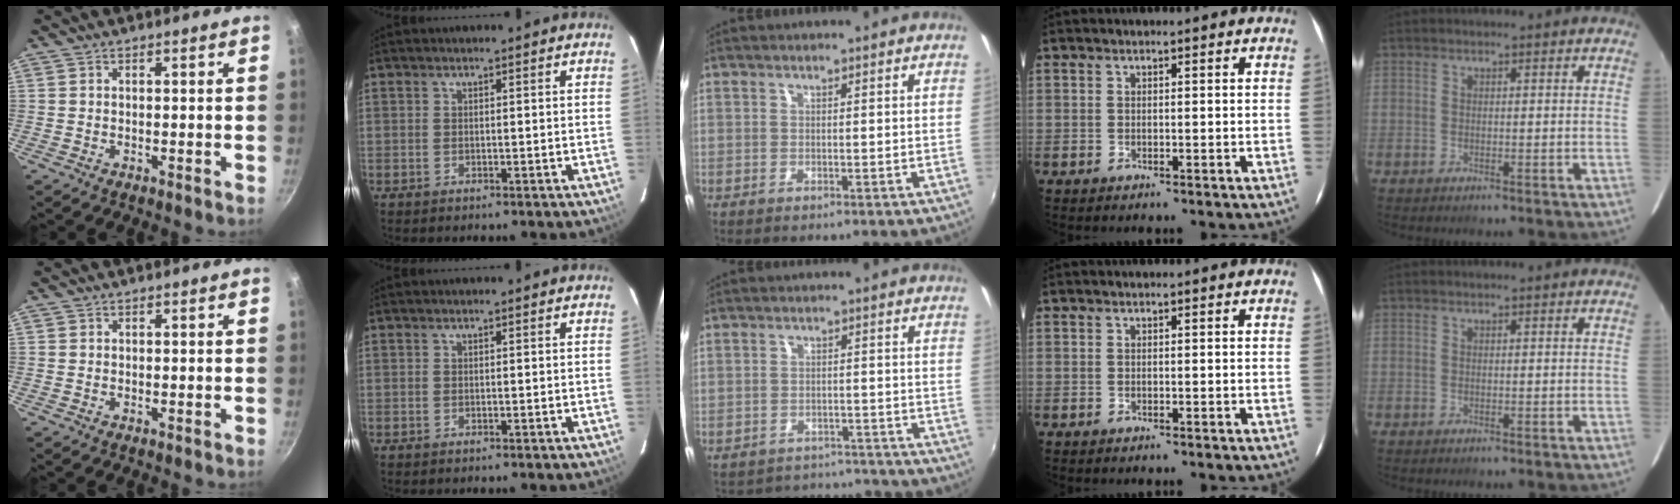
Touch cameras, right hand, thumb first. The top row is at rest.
{"middle": {"total": 10.1, "force": [-8.8, 4.7, 1.5], "torque": [-0.042, 0.037, -0.112]}}